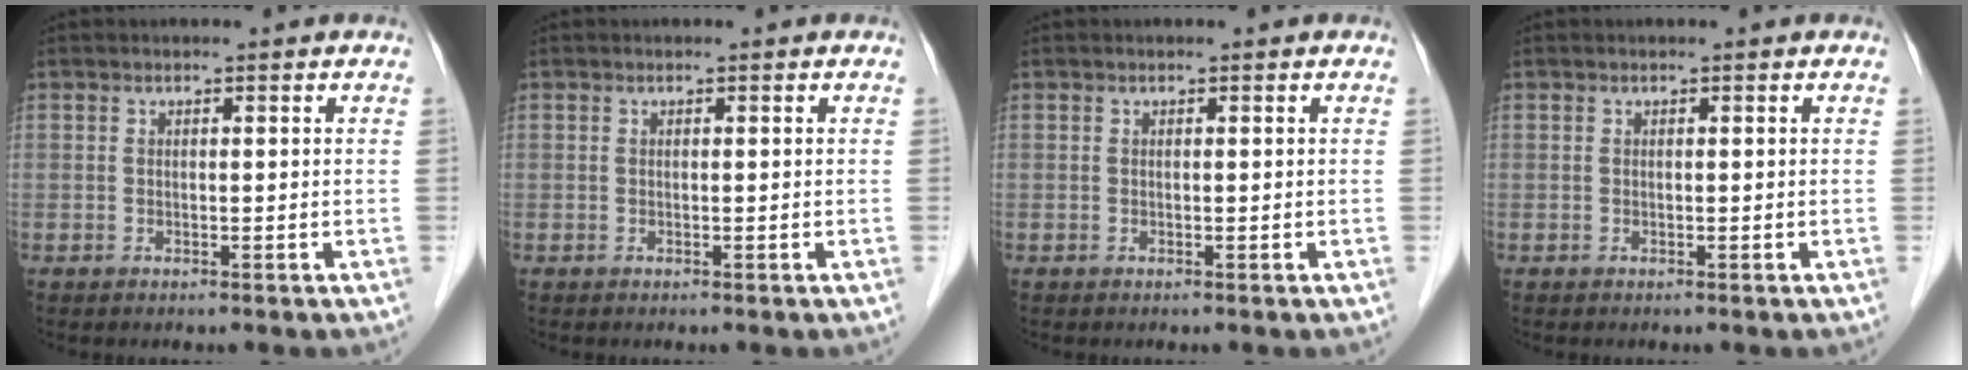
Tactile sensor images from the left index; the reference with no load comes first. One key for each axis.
{"total": 0.0}
{"total": 0.0}
{"total": 0.0}